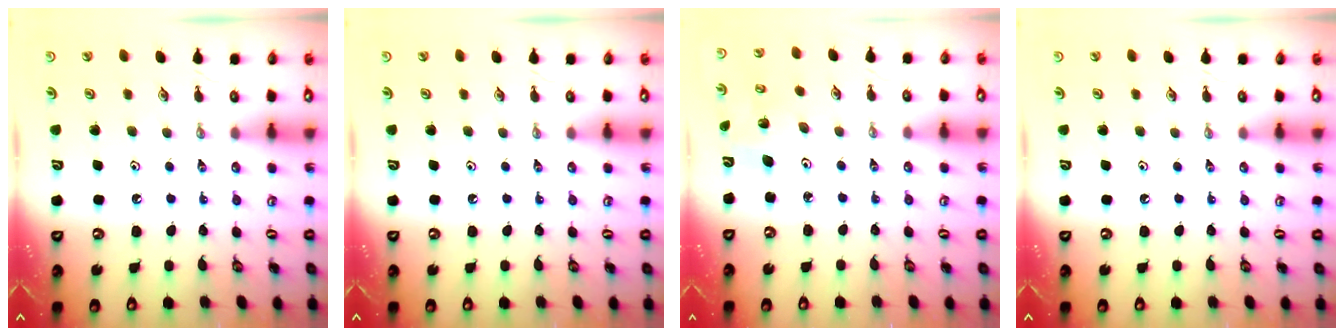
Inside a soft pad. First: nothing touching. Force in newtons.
{"total": 0.0}
{"total": 2.7, "press": 2.7, "slide": 0.3}
{"total": 0.0}